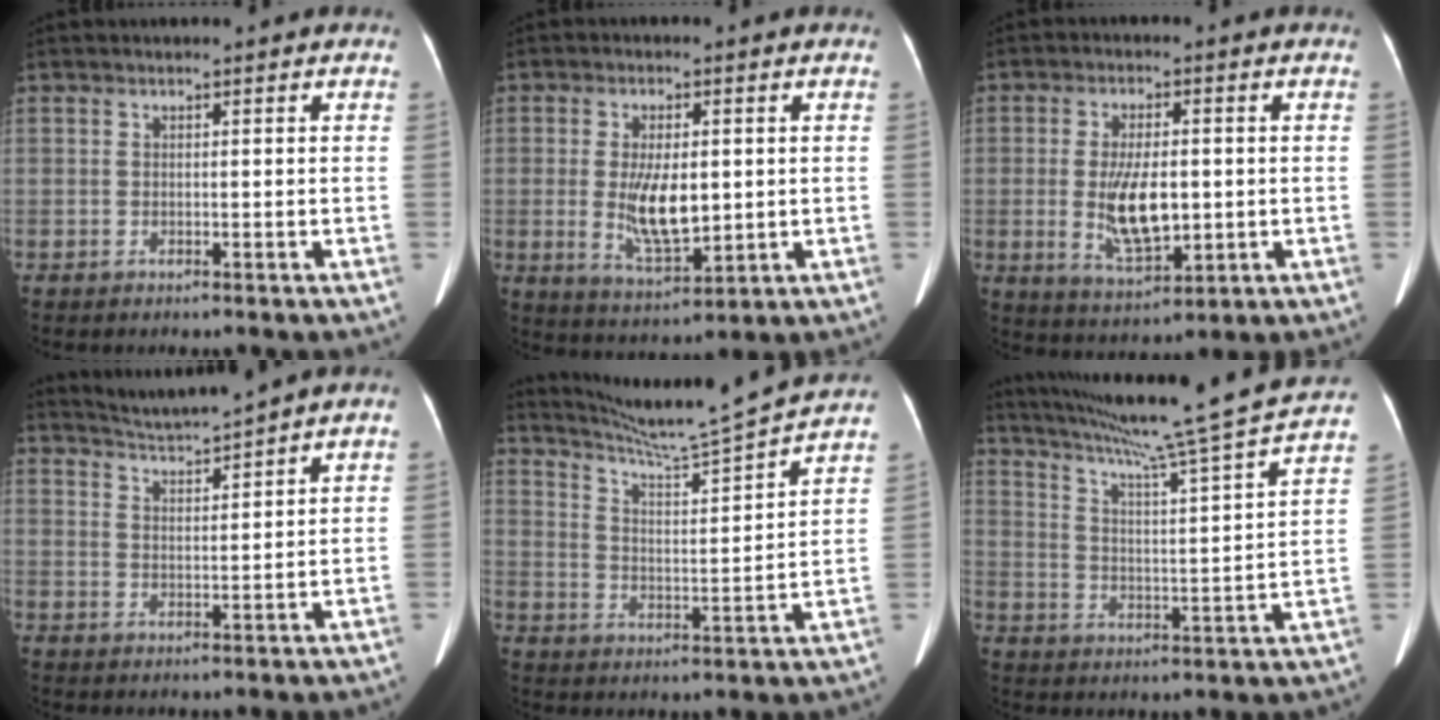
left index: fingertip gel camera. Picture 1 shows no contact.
{"total": 8.4, "force": [-0.1, 3.2, 7.7], "torque": [-0.154, -0.013, 0.005]}
{"total": 8.8, "force": [-0.8, 3.4, 8.1], "torque": [-0.164, -0.011, -0.008]}
{"total": 4.8, "force": [4.4, -1.6, 0.9], "torque": [-0.025, -0.006, 0.086]}
{"total": 13.6, "force": [12.7, -2.7, 3.8], "torque": [-0.076, -0.039, 0.192]}
{"total": 23.0, "force": [19.6, -2.0, 11.7], "torque": [-0.197, -0.028, 0.273]}